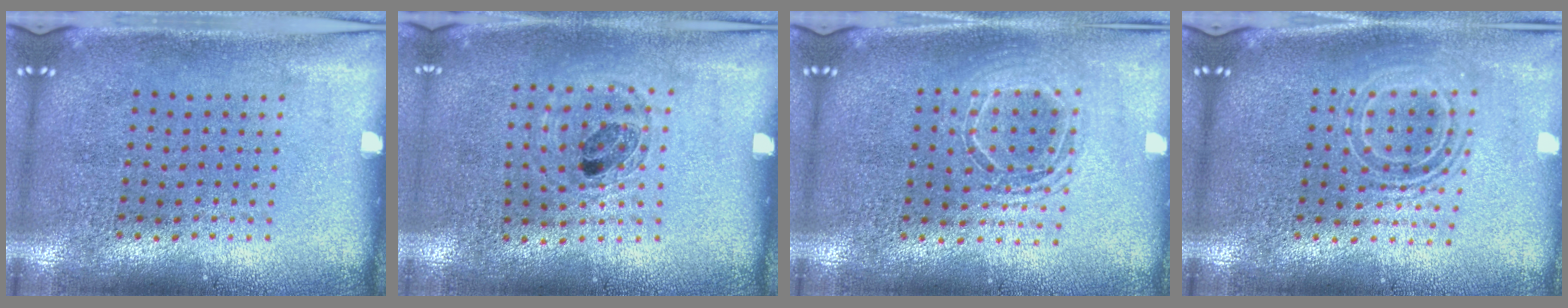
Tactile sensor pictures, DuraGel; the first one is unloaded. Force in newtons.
{"total": 0.9, "press": 0.9, "slide": 0.1}
{"total": 1.6, "press": 1.4, "slide": 0.8}
{"total": 1.8, "press": 1.3, "slide": 1.2}